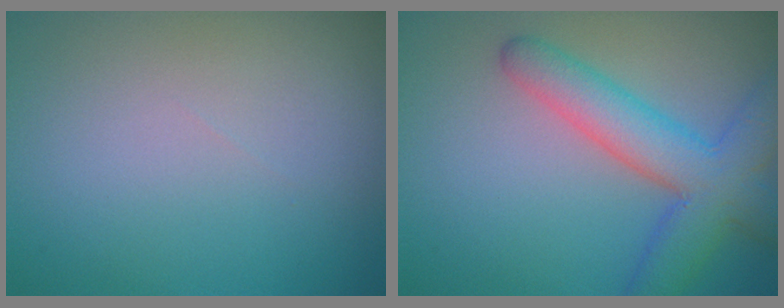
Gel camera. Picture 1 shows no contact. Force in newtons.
{"total": 6.7, "press": 6.7, "slide": 0.2}